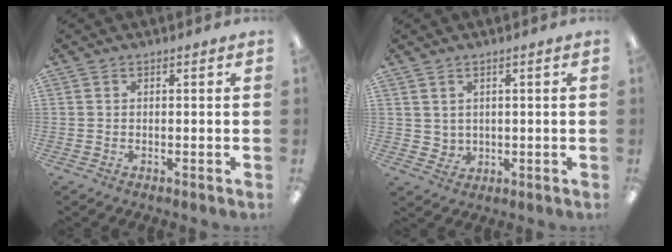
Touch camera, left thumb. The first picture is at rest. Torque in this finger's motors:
{"motor_torque": [-0.24, 0.18, 0.22, -0.28, 0.00]}